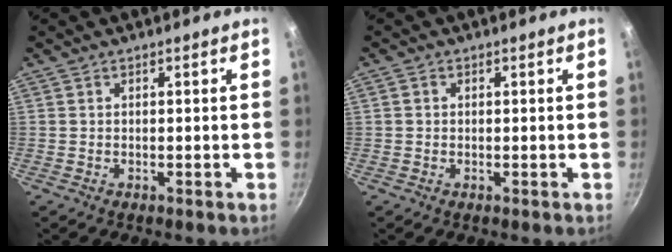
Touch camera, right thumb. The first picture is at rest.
{"total": 1.0, "force": [0.1, 0.9, 0.4], "torque": [-0.006, 0.005, 0.000]}